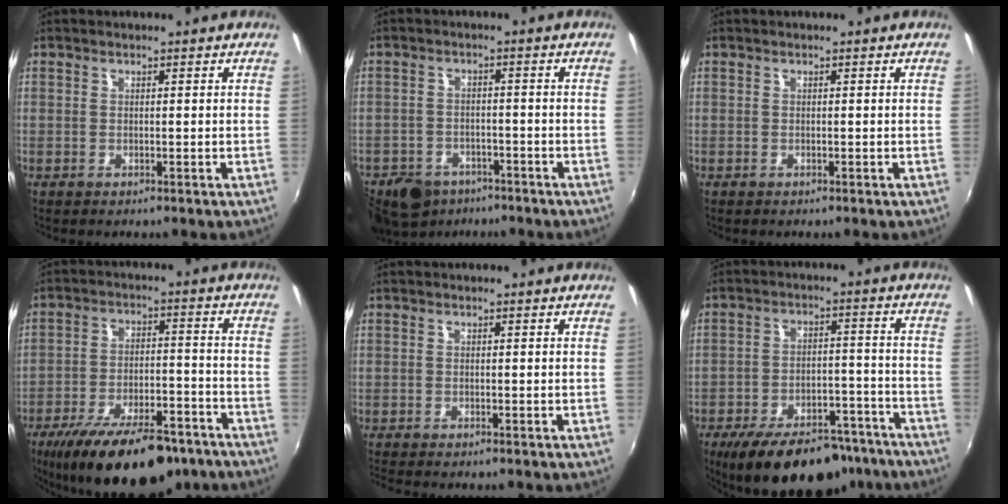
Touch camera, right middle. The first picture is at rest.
{"total": 11.8, "force": [-8.3, 7.2, 4.4], "torque": [-0.120, -0.006, -0.125]}
{"total": 0.0}
{"total": 21.9, "force": [-16.2, 7.6, 12.6], "torque": [-0.227, -0.027, -0.235]}
{"total": 1.4, "force": [-1.2, 0.1, 0.6], "torque": [-0.015, -0.007, -0.021]}
{"total": 20.2, "force": [-15.8, 8.0, 9.7], "torque": [-0.174, 0.002, -0.211]}